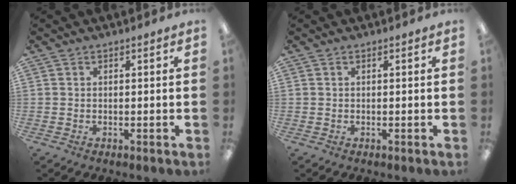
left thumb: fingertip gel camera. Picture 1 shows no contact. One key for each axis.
{"total": 0.0}